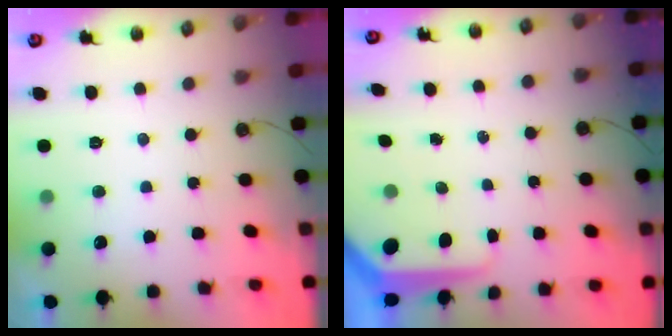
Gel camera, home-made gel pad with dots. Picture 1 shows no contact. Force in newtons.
{"total": 9.8, "press": 9.8, "slide": 0.7}